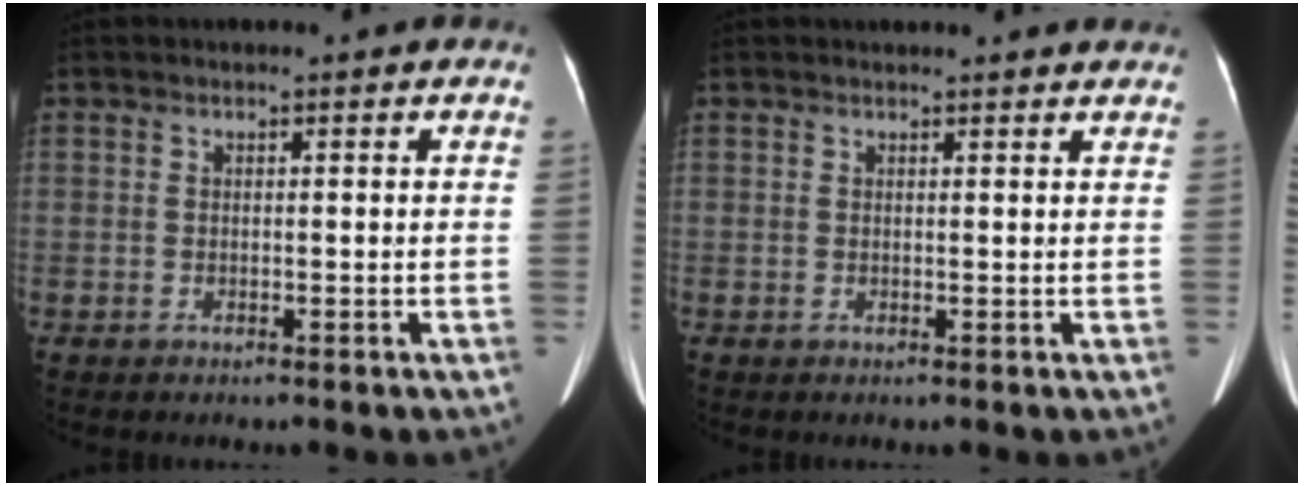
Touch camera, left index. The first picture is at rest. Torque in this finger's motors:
{"motor_torque": [-0.07, 0.00, -0.09, -0.02]}